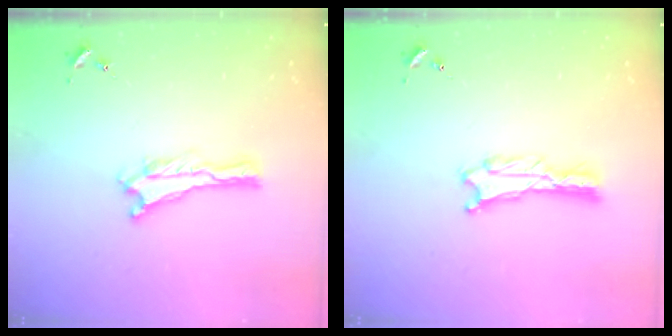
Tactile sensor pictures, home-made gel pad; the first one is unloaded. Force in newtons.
{"total": 0.7, "press": 0.7, "slide": 0.1}